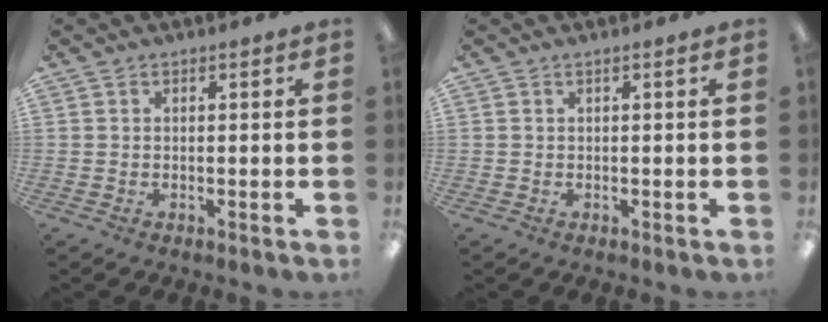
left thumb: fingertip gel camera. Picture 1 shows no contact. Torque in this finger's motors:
{"motor_torque": [-0.24, -0.13, -0.20, -0.22, -0.01]}